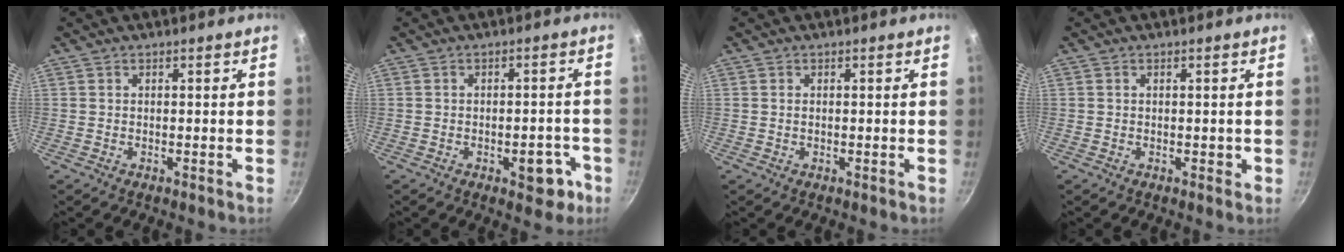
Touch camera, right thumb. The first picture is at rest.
{"total": 6.0, "force": [-2.6, 3.2, 4.3], "torque": [-0.028, 0.021, -0.028]}
{"total": 0.6, "force": [0.1, 0.4, 0.4], "torque": [-0.006, 0.002, 0.002]}
{"total": 1.0, "force": [-0.1, 0.8, 0.6], "torque": [-0.001, 0.004, -0.001]}